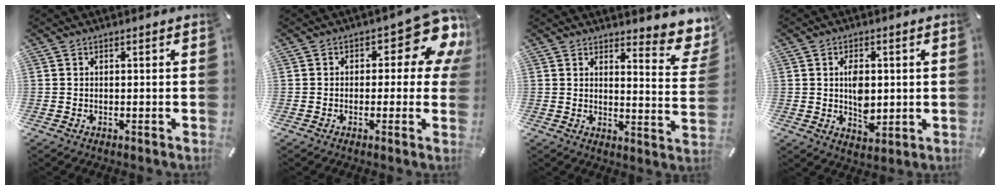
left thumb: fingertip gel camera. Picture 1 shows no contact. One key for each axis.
{"total": 12.5, "fx": 5.1, "fy": 6.2, "fz": 9.6, "tx": -0.119, "ty": -0.037, "tz": 0.088}
{"total": 8.7, "fx": 6.7, "fy": 3.5, "fz": 4.3, "tx": -0.040, "ty": -0.060, "tz": 0.115}
{"total": 6.9, "fx": 0.5, "fy": 4.6, "fz": 5.1, "tx": -0.074, "ty": -0.003, "tz": 0.006}